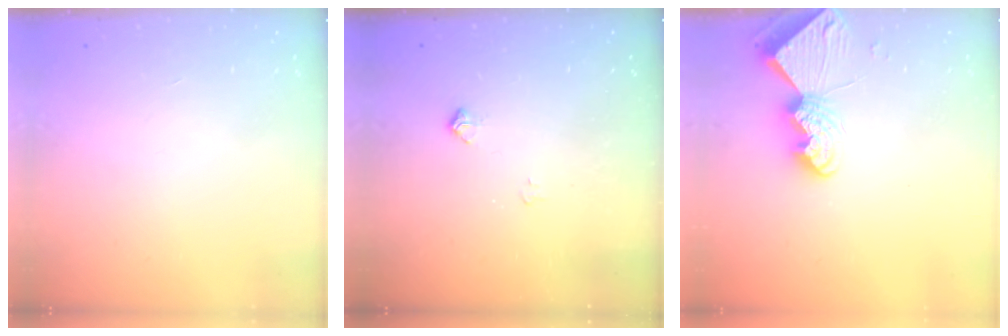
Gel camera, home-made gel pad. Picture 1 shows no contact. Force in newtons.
{"total": 4.9, "press": 4.8, "slide": 0.8}
{"total": 10.0, "press": 9.9, "slide": 0.9}